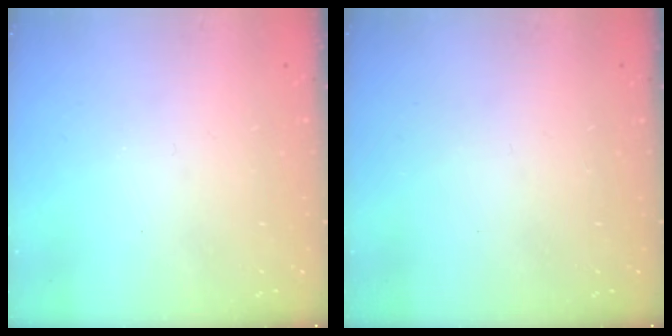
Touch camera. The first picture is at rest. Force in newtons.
{"total": 0.0}